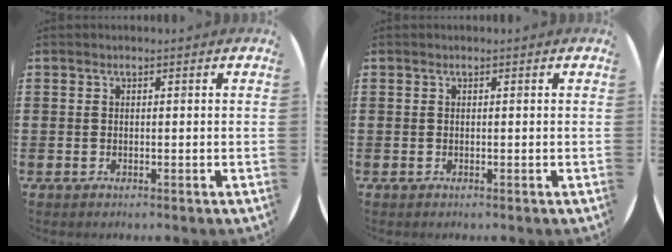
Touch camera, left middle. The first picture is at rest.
{"total": 0.0}